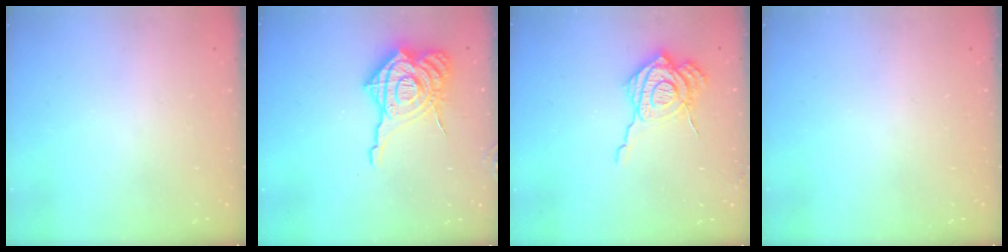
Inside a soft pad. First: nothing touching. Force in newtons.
{"total": 20.1, "press": 20.0, "slide": 2.1}
{"total": 15.0, "press": 14.8, "slide": 1.8}
{"total": 0.0}